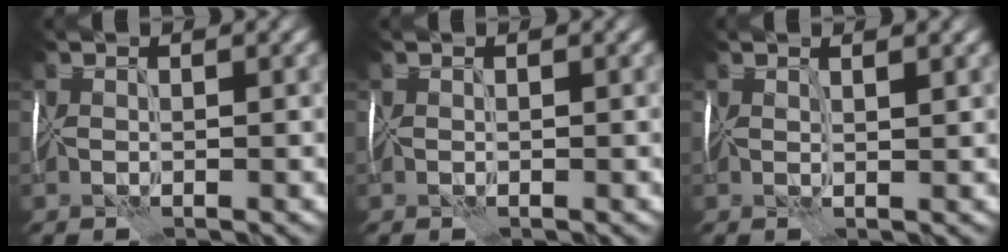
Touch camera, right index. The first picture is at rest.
{"total": 0.0}
{"total": 1.4, "force": [1.0, 0.0, 1.0], "torque": [-0.013, 0.004, 0.016]}